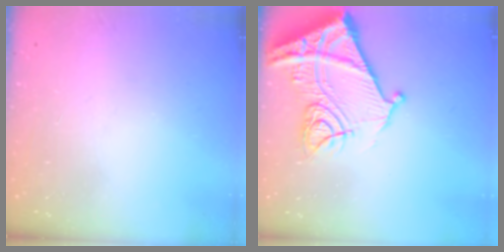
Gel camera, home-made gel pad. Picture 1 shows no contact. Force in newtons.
{"total": 18.1, "press": 18.0, "slide": 1.9}